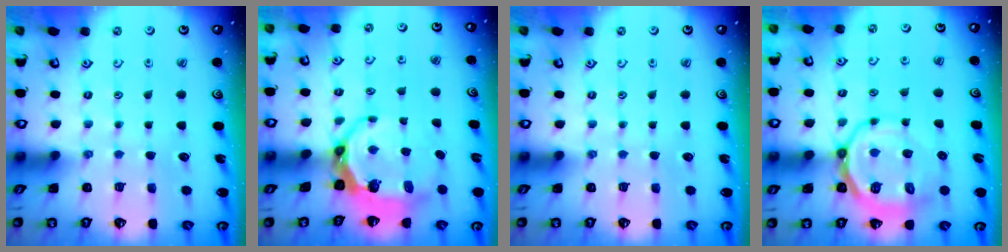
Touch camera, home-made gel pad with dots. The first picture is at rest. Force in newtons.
{"total": 8.6, "press": 7.5, "slide": 4.2}
{"total": 0.0}
{"total": 13.1, "press": 12.7, "slide": 3.2}